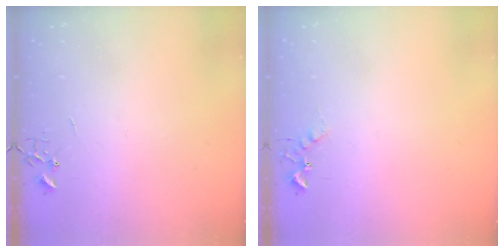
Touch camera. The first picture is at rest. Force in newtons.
{"total": 5.2, "press": 5.1, "slide": 0.9}